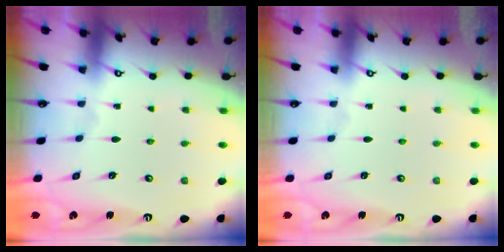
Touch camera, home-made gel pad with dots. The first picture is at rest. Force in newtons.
{"total": 0.0}